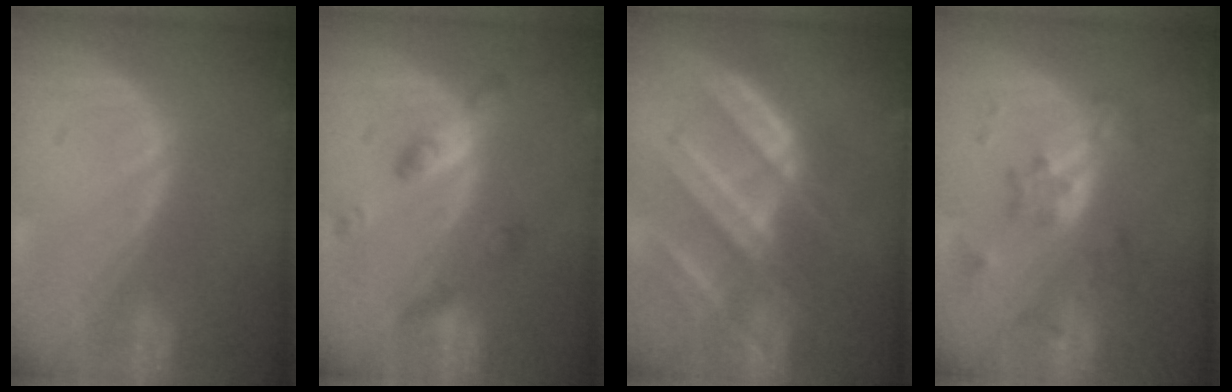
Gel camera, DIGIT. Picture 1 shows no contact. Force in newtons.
{"total": 4.5, "press": 4.5, "slide": 0.0}
{"total": 9.4, "press": 8.3, "slide": 4.4}
{"total": 7.2, "press": 6.5, "slide": 3.1}